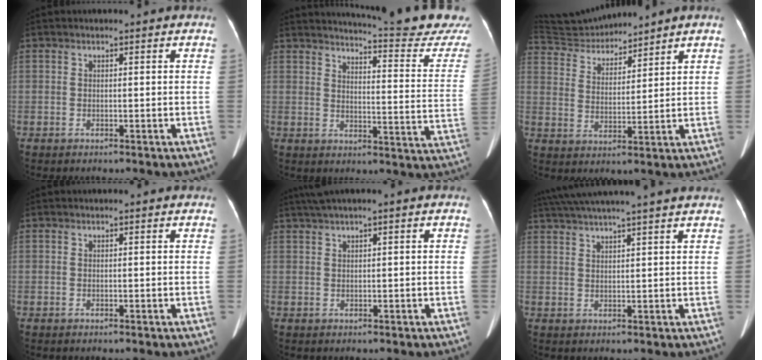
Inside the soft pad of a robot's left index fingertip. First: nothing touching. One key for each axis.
{"total": 21.0, "fx": 20.0, "fy": -0.8, "fz": 6.4, "tx": -0.097, "ty": -0.118, "tz": 0.227}
{"total": 9.2, "fx": 9.2, "fy": 0.4, "fz": 0.9, "tx": -0.026, "ty": 0.022, "tz": 0.185}
{"total": 0.8, "fx": 0.8, "fy": 0.0, "fz": 0.1, "tx": -0.007, "ty": 0.003, "tz": 0.006}
{"total": 2.8, "fx": 1.9, "fy": -0.3, "fz": 2.0, "tx": -0.050, "ty": 0.023, "tz": 0.046}
{"total": 15.3, "fx": 13.4, "fy": -0.9, "fz": 7.3, "tx": -0.134, "ty": 0.026, "tz": 0.193}